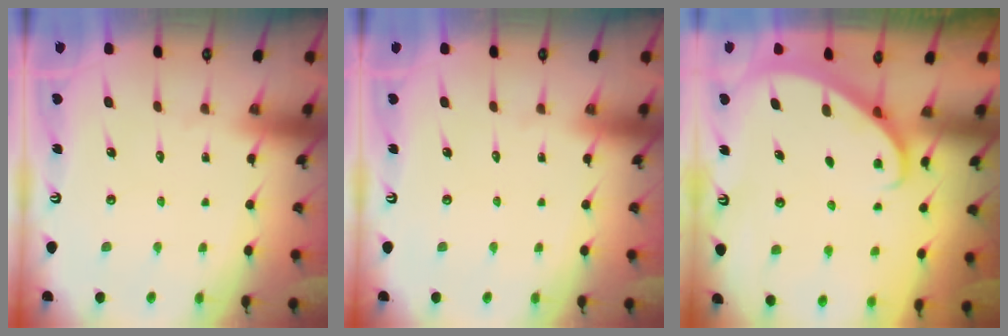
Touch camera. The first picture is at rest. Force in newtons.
{"total": 0.0}
{"total": 1.9, "press": 1.9, "slide": 0.2}